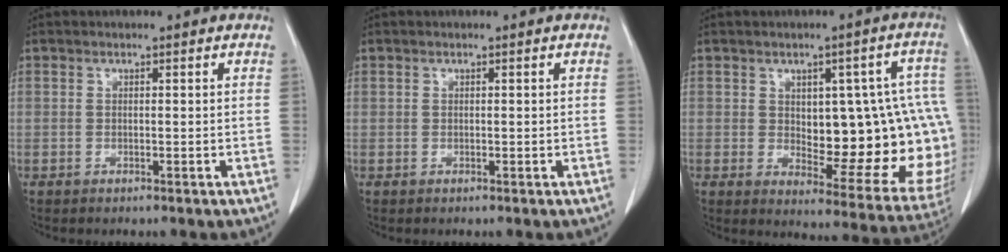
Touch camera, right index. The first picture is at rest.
{"total": 0.0}
{"total": 19.9, "force": [0.1, 7.6, 18.4], "torque": [-0.169, 0.024, 0.026]}